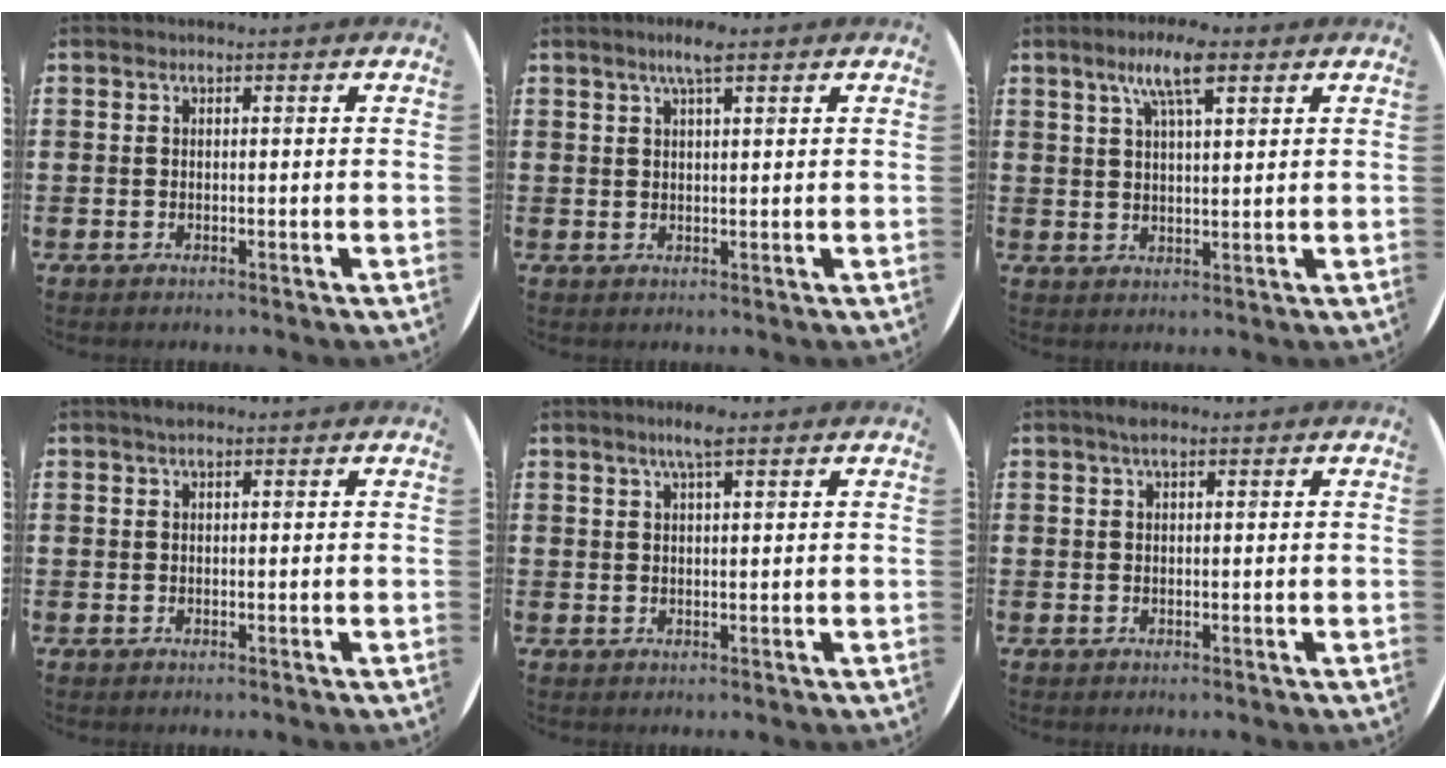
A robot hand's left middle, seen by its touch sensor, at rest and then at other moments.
{"total": 3.5, "force": [2.4, 0.5, 2.5], "torque": [-0.053, 0.008, 0.041]}
{"total": 6.8, "force": [4.2, 1.8, 5.1], "torque": [-0.094, 0.004, 0.069]}
{"total": 0.9, "force": [0.7, 0.3, 0.5], "torque": [-0.011, 0.003, 0.012]}
{"total": 3.5, "force": [2.4, 0.5, 2.4], "torque": [-0.042, 0.003, 0.040]}
{"total": 1.4, "force": [0.9, 0.4, 1.0], "torque": [-0.021, 0.004, 0.015]}